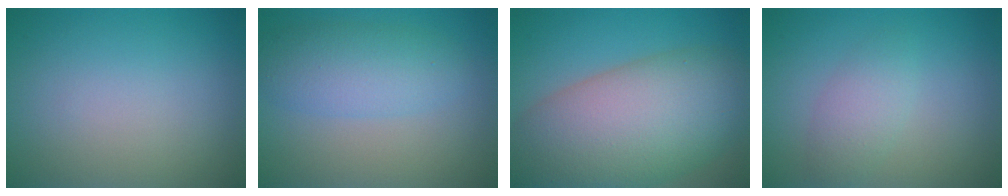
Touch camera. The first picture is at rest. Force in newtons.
{"total": 4.4, "press": 4.3, "slide": 0.4}
{"total": 13.4, "press": 13.4, "slide": 0.5}
{"total": 2.4, "press": 2.4, "slide": 0.1}